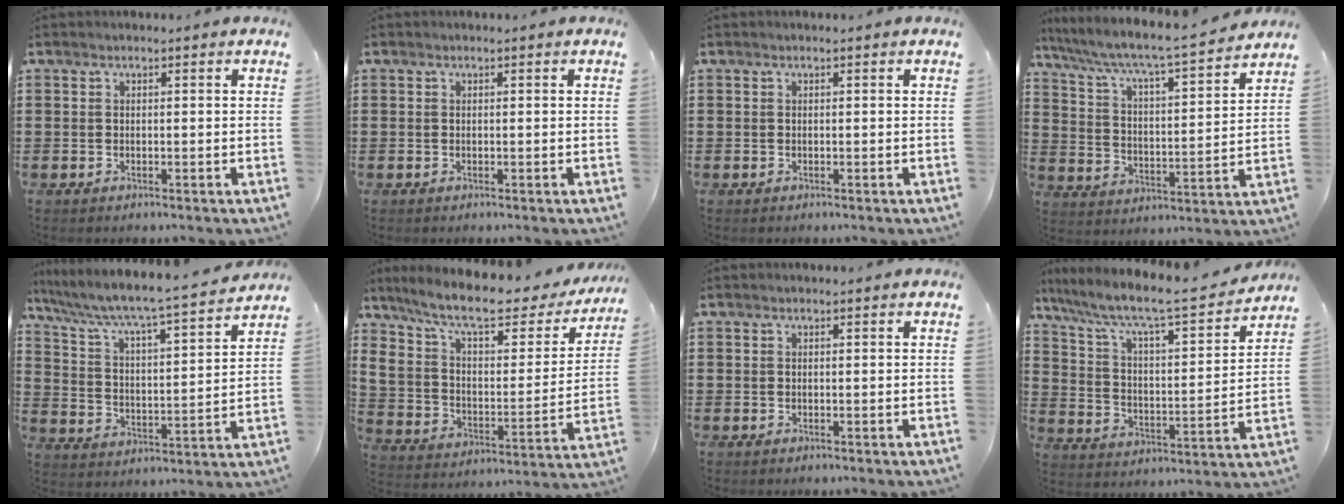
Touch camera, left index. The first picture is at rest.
{"total": 0.0}
{"total": 0.0}
{"total": 5.3, "force": [4.6, 0.0, 2.6], "torque": [-0.075, -0.040, 0.067]}
{"total": 4.9, "force": [4.3, 0.0, 2.4], "torque": [-0.069, -0.041, 0.058]}
{"total": 9.3, "force": [7.1, 2.4, 5.6], "torque": [-0.135, -0.038, 0.120]}
{"total": 0.0}
{"total": 6.9, "force": [5.6, 1.0, 3.9], "torque": [-0.103, -0.045, 0.085]}